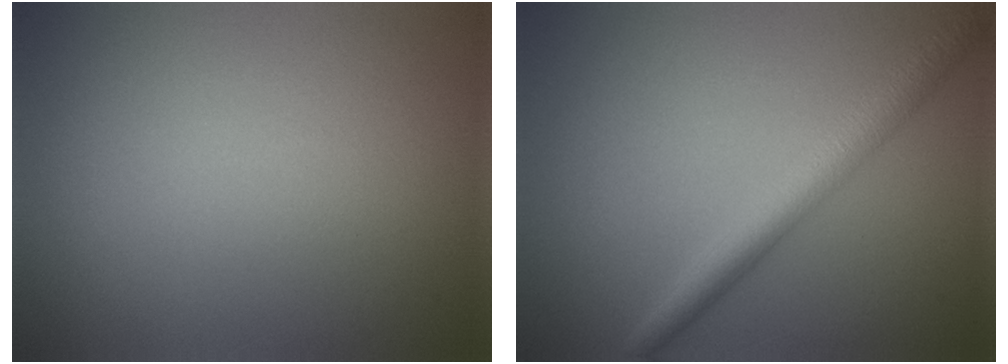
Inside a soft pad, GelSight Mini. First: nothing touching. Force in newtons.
{"total": 3.9, "press": 3.9, "slide": 0.0}